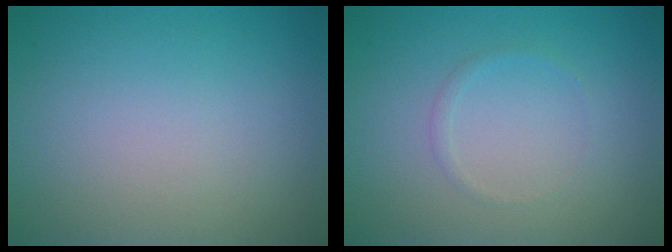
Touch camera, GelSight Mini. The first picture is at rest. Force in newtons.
{"total": 0.6, "press": 0.6, "slide": 0.0}